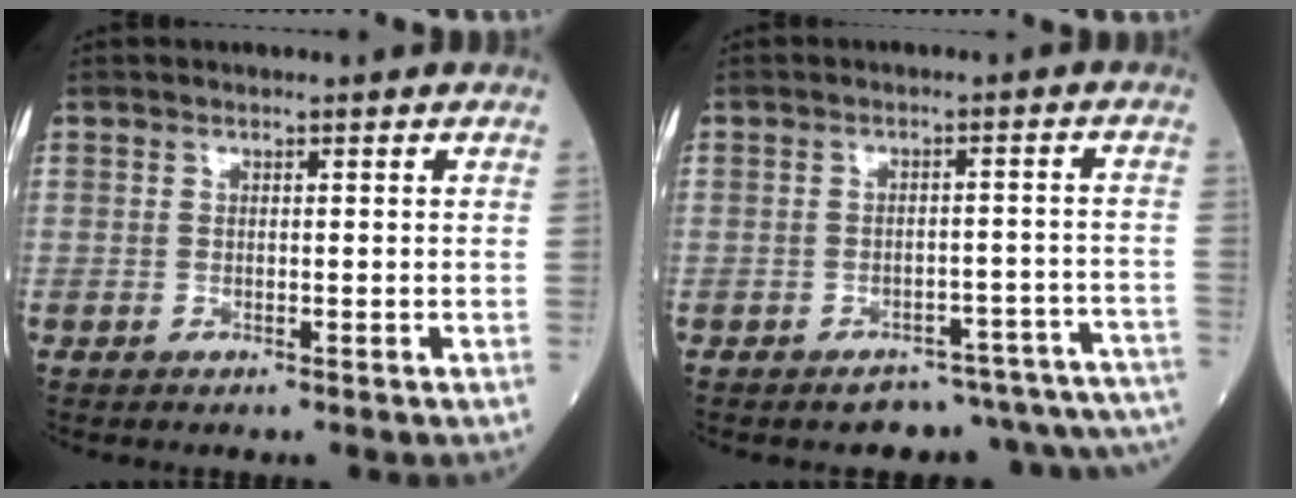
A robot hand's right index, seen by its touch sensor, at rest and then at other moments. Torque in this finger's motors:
{"motor_torque": [0.07, -0.31, 0.11, -0.01]}